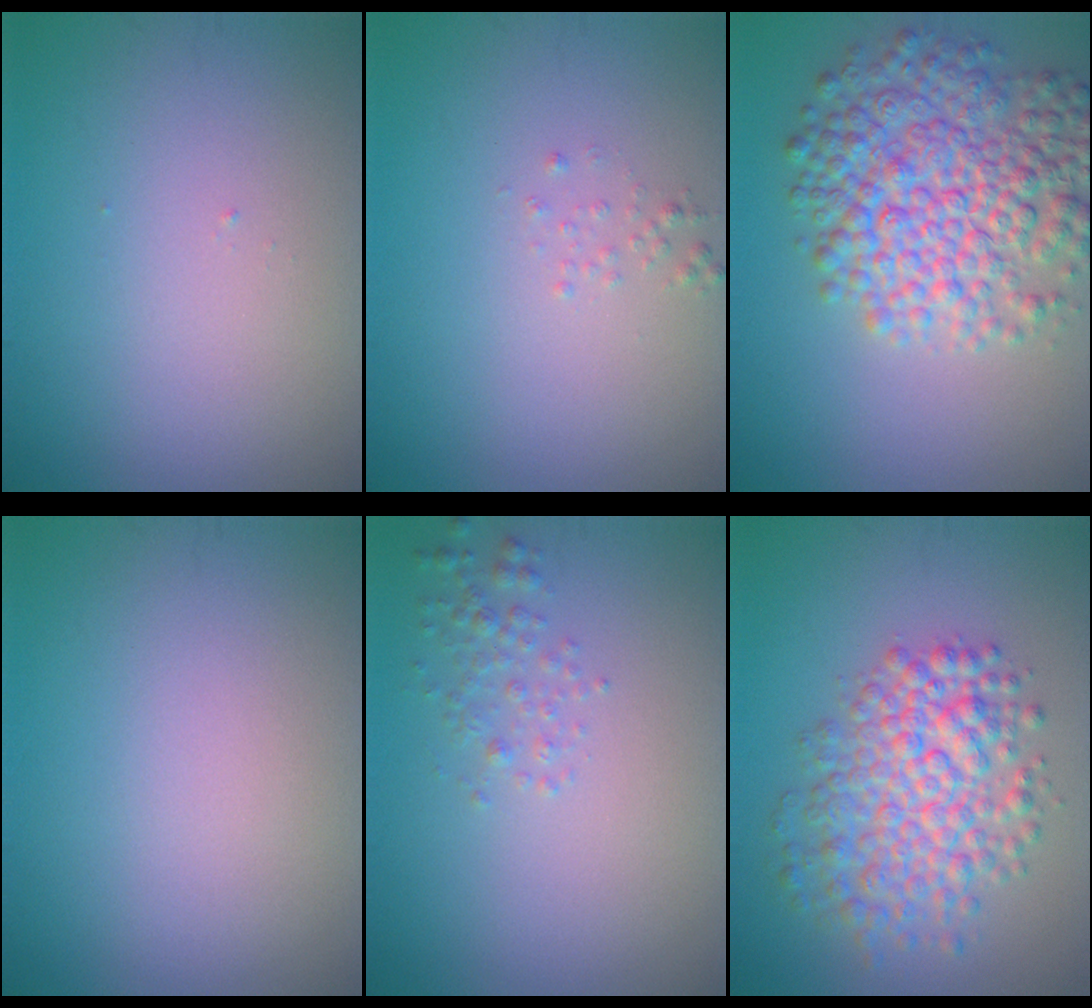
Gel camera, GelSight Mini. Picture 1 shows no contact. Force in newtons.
{"total": 0.7, "press": 0.6, "slide": 0.1}
{"total": 8.5, "press": 8.5, "slide": 0.3}
{"total": 0.0}
{"total": 1.5, "press": 1.5, "slide": 0.0}
{"total": 6.4, "press": 6.4, "slide": 0.2}